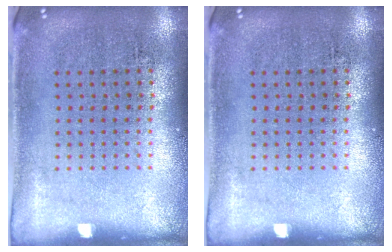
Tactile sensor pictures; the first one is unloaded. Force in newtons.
{"total": 0.0}